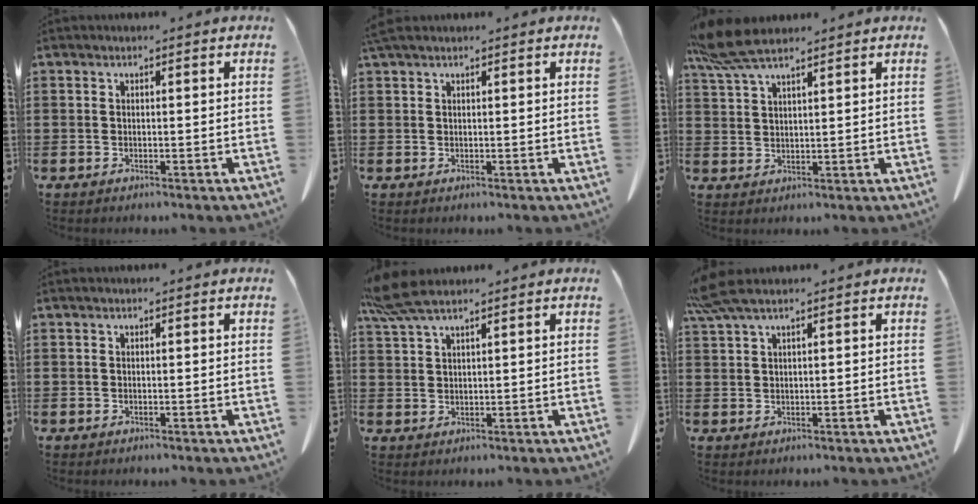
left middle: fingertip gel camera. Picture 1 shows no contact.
{"total": 1.2, "force": [0.9, 0.2, 0.8], "torque": [-0.019, 0.001, 0.017]}
{"total": 7.2, "force": [5.6, 1.3, 4.3], "torque": [-0.104, -0.007, 0.104]}
{"total": 0.0}
{"total": 5.7, "force": [4.4, 0.9, 3.6], "torque": [-0.089, -0.007, 0.080]}
{"total": 3.8, "force": [2.6, 0.4, 2.6], "torque": [-0.065, -0.003, 0.048]}